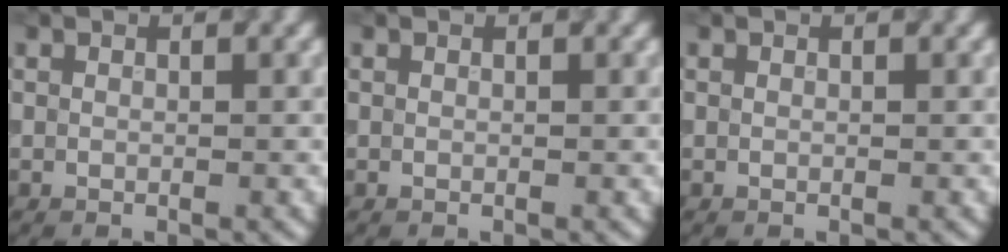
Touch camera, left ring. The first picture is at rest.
{"total": 0.0}
{"total": 0.0}